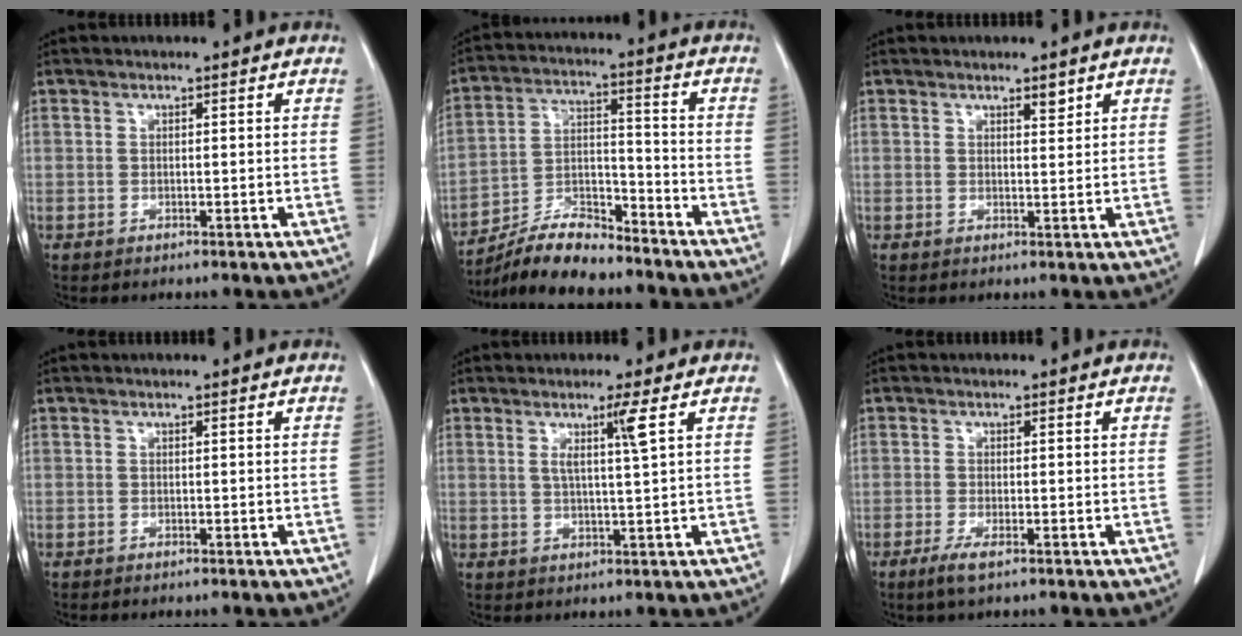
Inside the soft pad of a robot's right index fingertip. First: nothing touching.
{"total": 10.7, "force": [-9.7, 2.2, 4.1], "torque": [-0.075, 0.009, -0.177]}
{"total": 1.5, "force": [1.0, 0.4, 0.9], "torque": [-0.015, -0.006, 0.016]}
{"total": 0.0}
{"total": 3.6, "force": [1.4, -1.0, 3.2], "torque": [-0.062, -0.006, 0.028]}
{"total": 2.7, "force": [-1.7, 0.3, 2.0], "torque": [-0.044, -0.006, -0.032]}